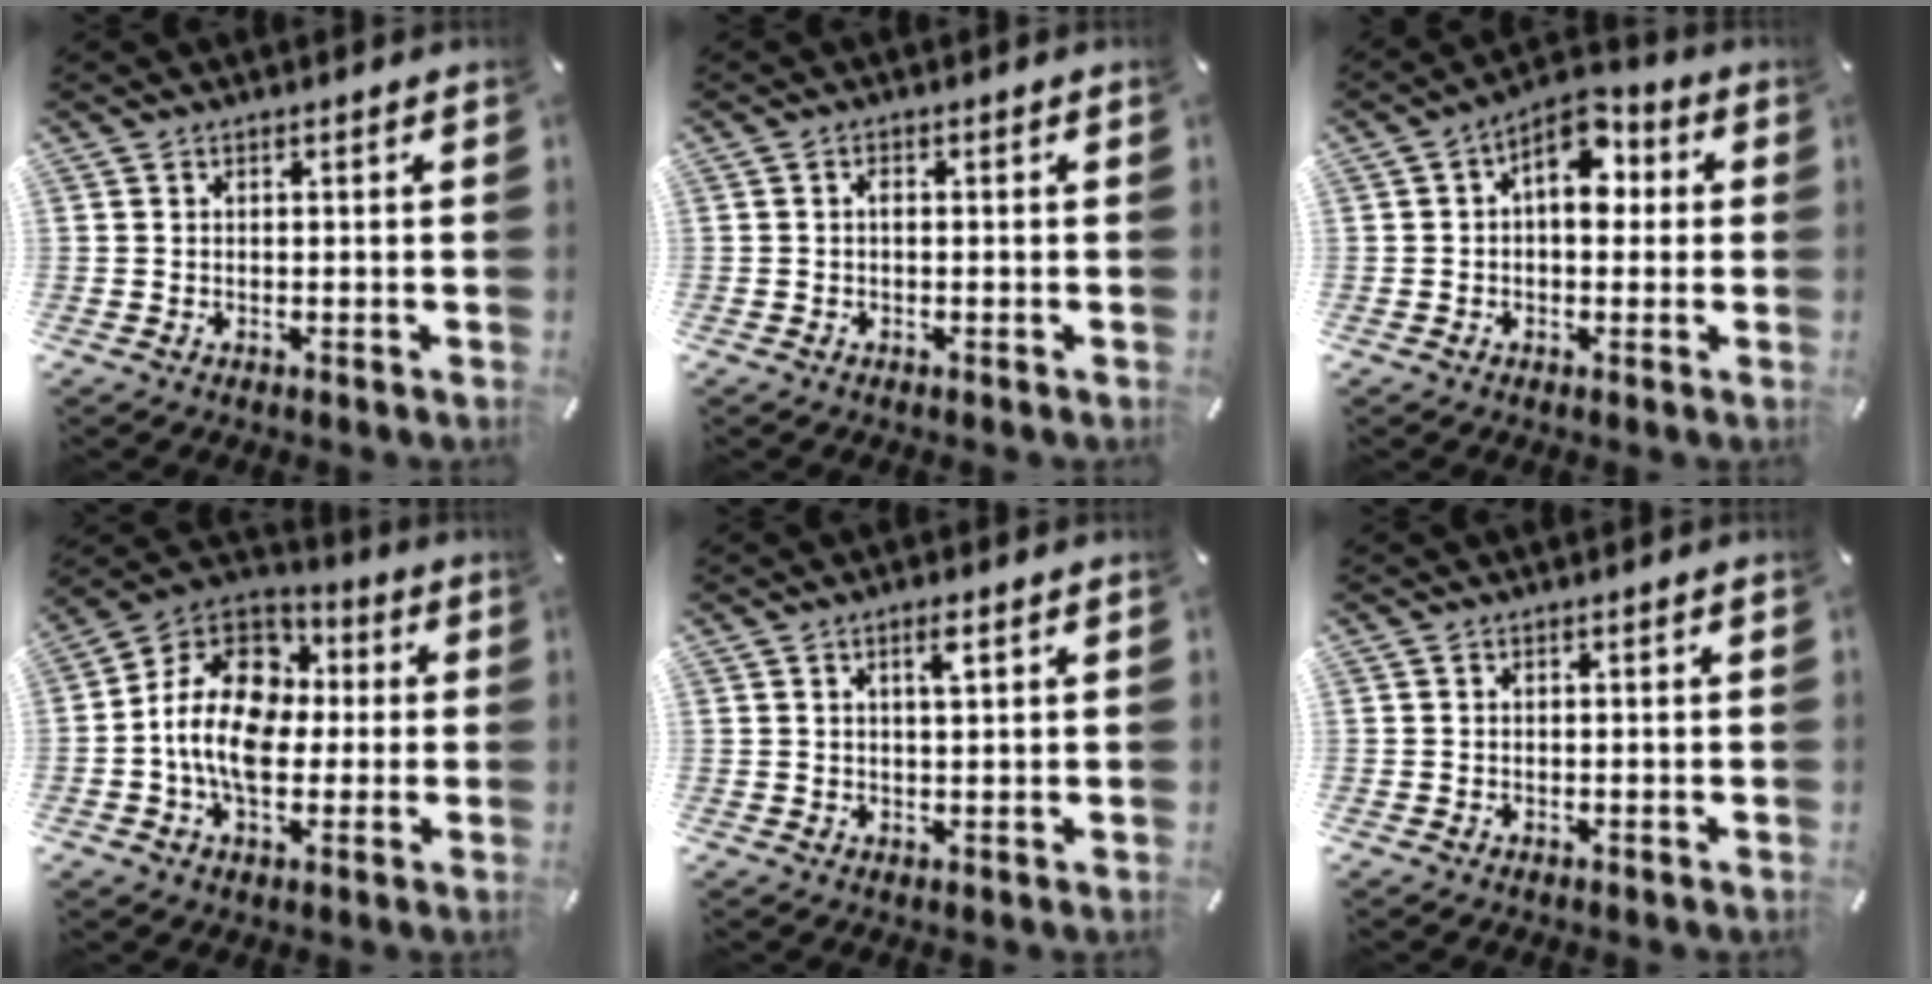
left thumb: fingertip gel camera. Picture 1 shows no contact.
{"total": 1.1, "force": [-0.2, 0.4, 1.0], "torque": [-0.020, 0.001, -0.004]}
{"total": 8.5, "force": [2.3, 5.1, 6.4], "torque": [-0.086, -0.010, 0.035]}
{"total": 15.4, "force": [-2.2, 11.5, 10.0], "torque": [-0.214, 0.017, -0.046]}
{"total": 2.7, "force": [1.3, 0.3, 2.3], "torque": [-0.050, 0.004, 0.020]}
{"total": 0.0}